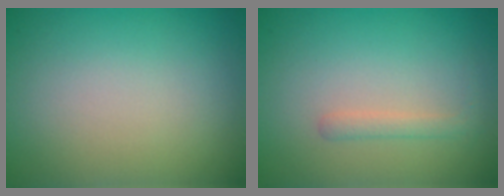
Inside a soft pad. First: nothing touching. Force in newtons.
{"total": 1.2, "press": 1.2, "slide": 0.1}